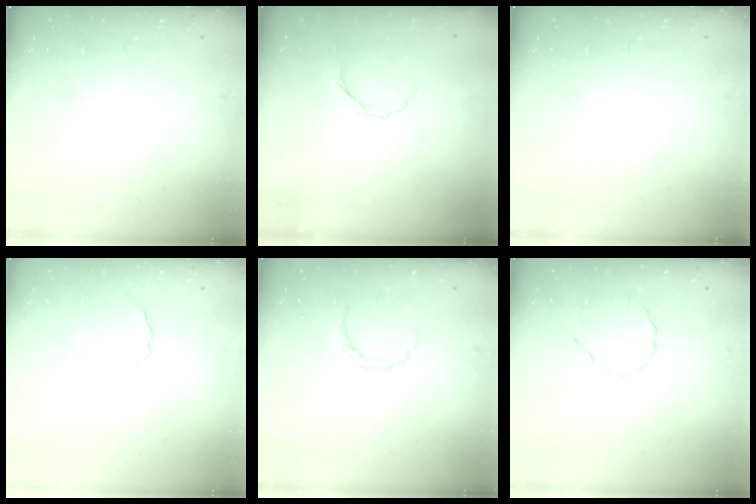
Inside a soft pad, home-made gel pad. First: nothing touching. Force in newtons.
{"total": 2.7, "press": 2.6, "slide": 0.8}
{"total": 0.0}
{"total": 3.3, "press": 3.2, "slide": 0.7}
{"total": 3.9, "press": 3.9, "slide": 0.5}
{"total": 3.0, "press": 2.8, "slide": 1.0}